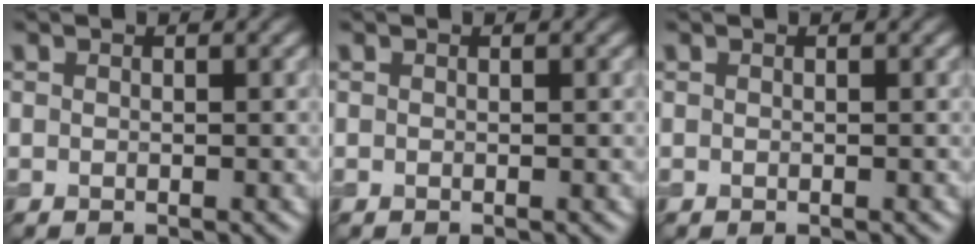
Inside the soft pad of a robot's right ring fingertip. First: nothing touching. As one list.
[{"total": 0.0}, {"total": 0.0}]